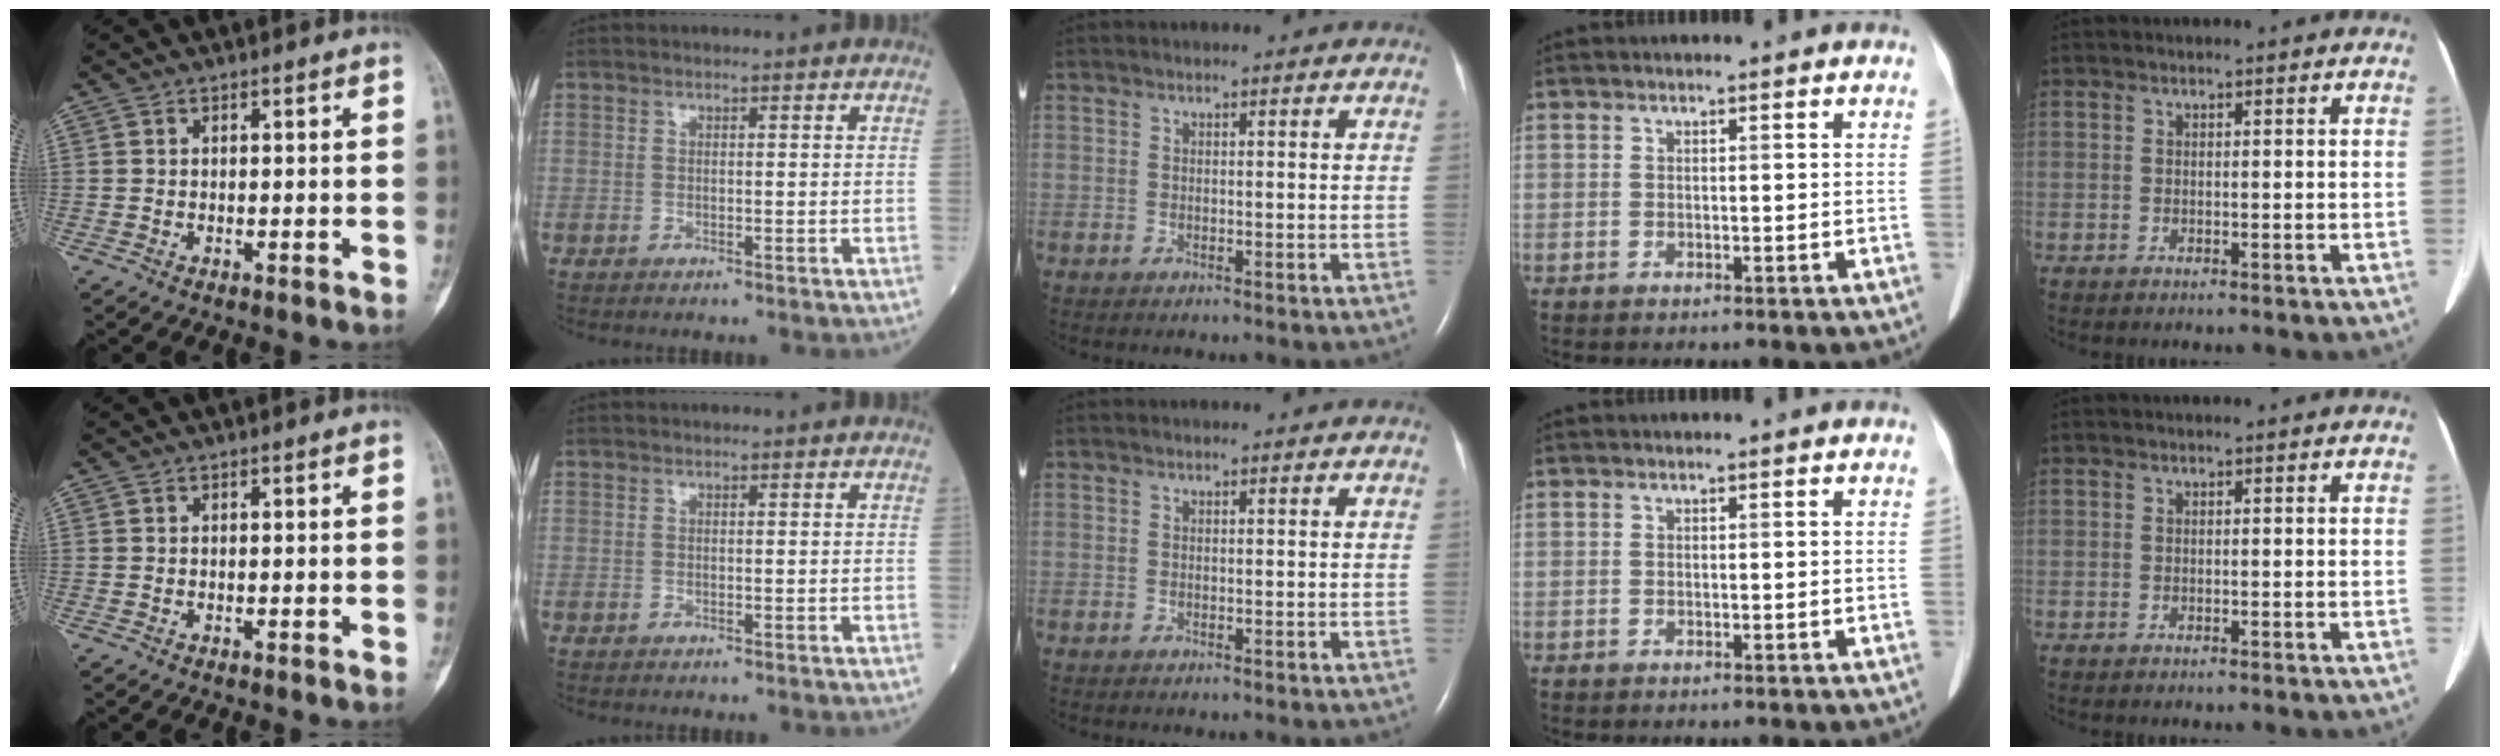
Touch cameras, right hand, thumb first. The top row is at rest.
{}